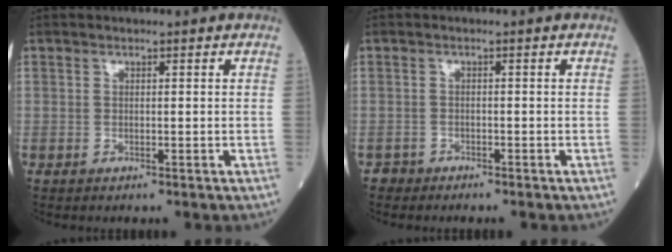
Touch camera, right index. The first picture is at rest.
{"total": 1.3, "force": [-1.1, 0.4, -0.5], "torque": [0.008, 0.000, -0.023]}